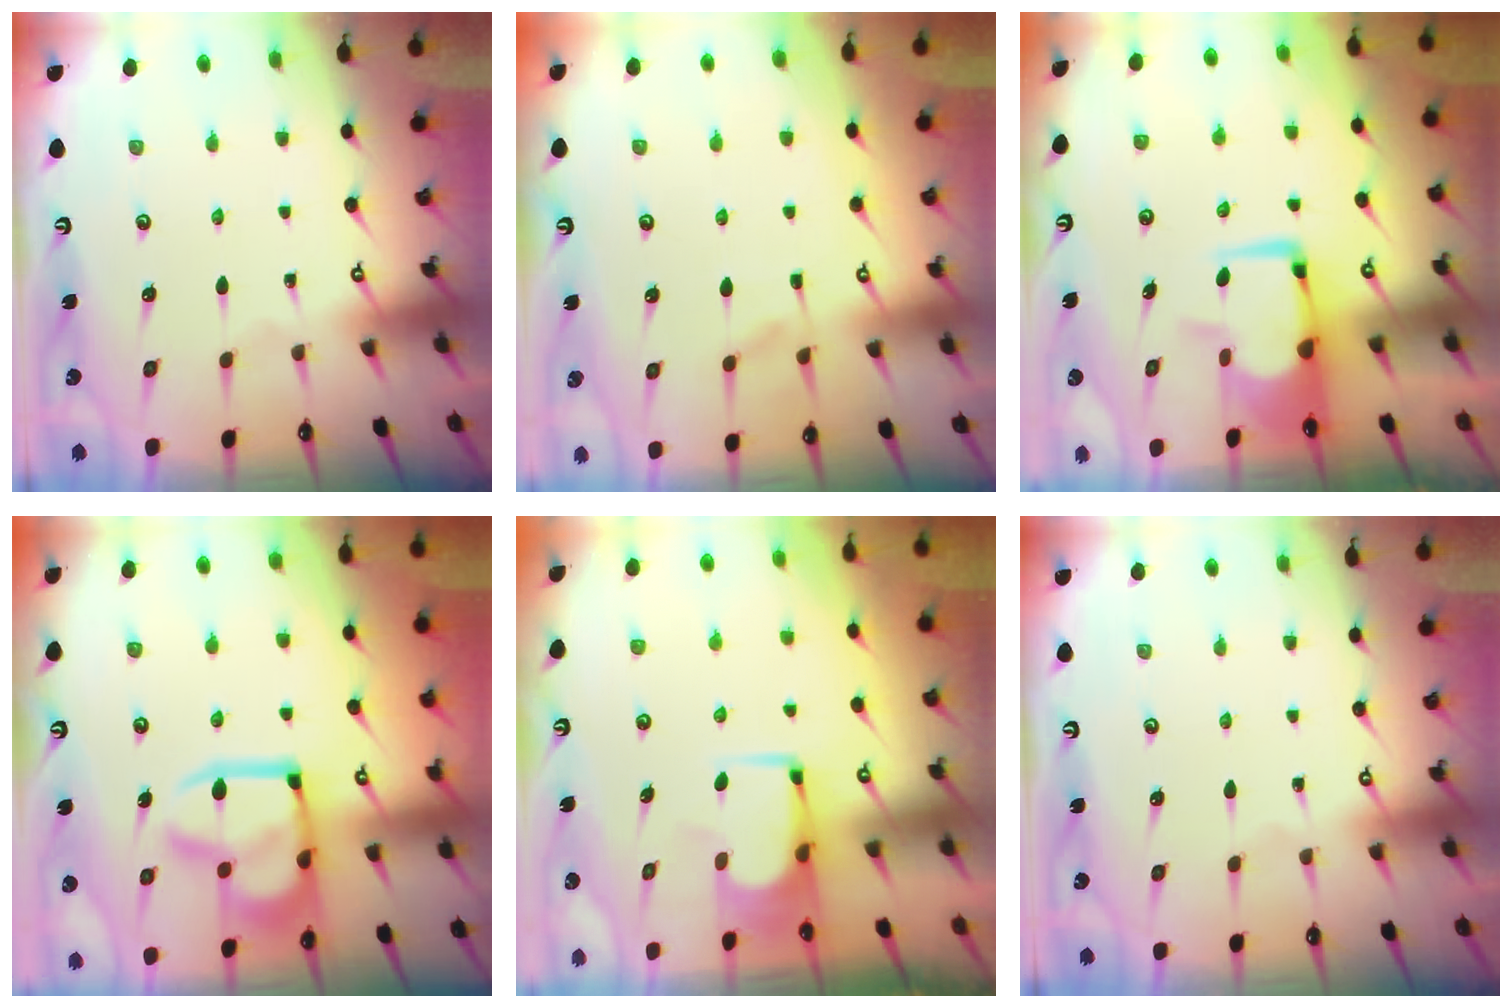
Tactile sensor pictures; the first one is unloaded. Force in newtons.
{"total": 1.3, "press": 0.0, "slide": 1.3}
{"total": 2.6, "press": 2.4, "slide": 1.0}
{"total": 16.3, "press": 16.2, "slide": 1.9}
{"total": 1.6, "press": 1.5, "slide": 0.3}
{"total": 0.0}